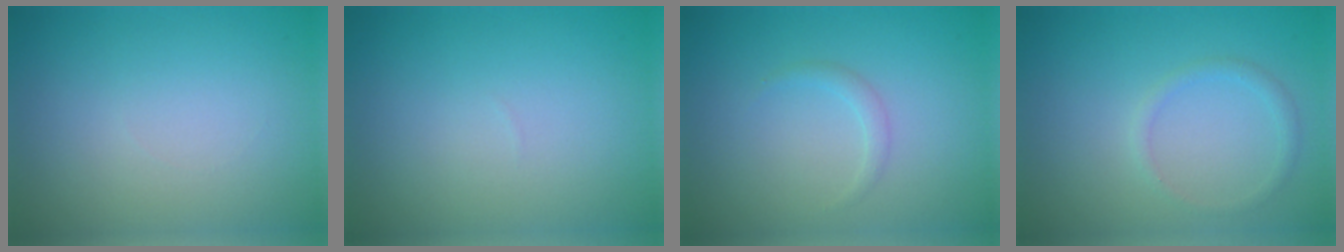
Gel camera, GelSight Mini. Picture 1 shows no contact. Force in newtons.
{"total": 0.0}
{"total": 0.9, "press": 0.9, "slide": 0.1}
{"total": 1.1, "press": 1.1, "slide": 0.1}